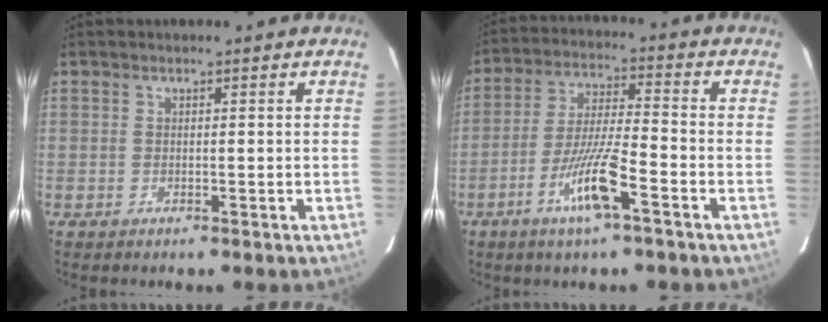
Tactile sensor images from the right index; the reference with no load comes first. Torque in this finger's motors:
{"motor_torque": [1.44, -0.64, 0.78, 0.20]}